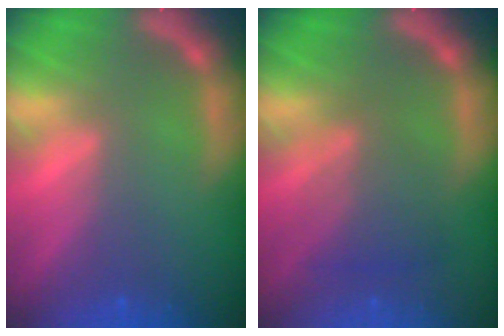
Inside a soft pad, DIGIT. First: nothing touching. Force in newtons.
{"total": 4.0}